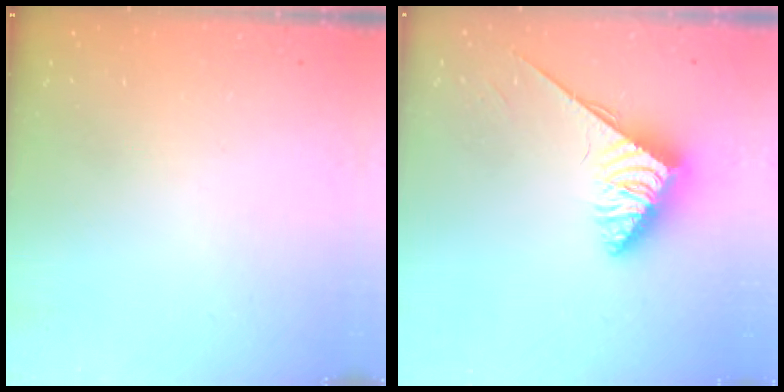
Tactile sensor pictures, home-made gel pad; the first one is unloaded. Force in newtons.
{"total": 3.8, "press": 3.7, "slide": 0.6}